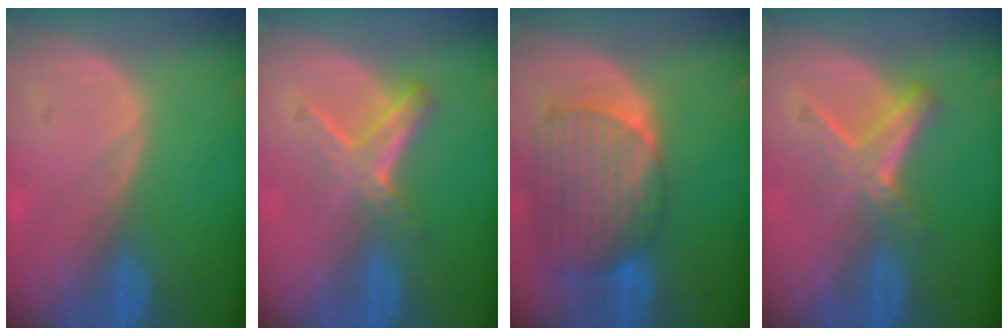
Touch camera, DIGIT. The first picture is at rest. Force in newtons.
{"total": 5.8, "press": 5.1, "slide": 2.8}
{"total": 10.1, "press": 8.6, "slide": 5.3}
{"total": 5.8, "press": 5.1, "slide": 2.8}